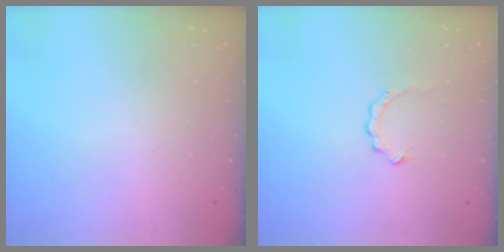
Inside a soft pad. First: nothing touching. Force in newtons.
{"total": 2.6, "press": 2.6, "slide": 0.3}